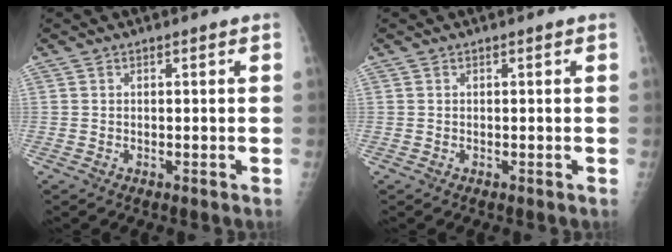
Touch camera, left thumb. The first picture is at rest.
{"total": 0.0}